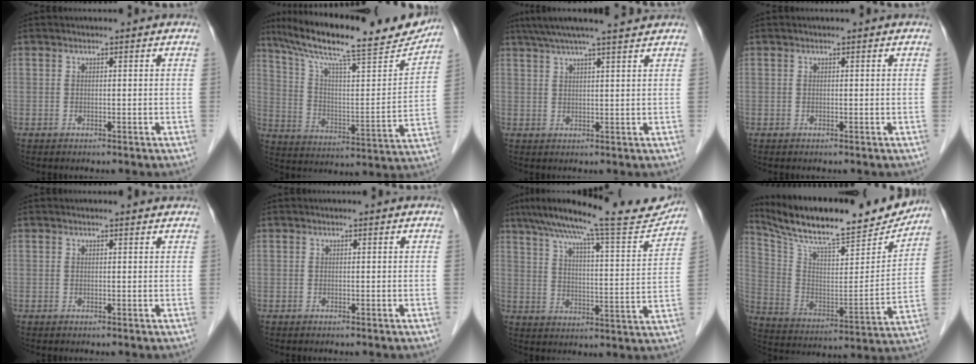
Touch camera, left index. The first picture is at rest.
{"total": 25.3, "force": [21.2, 3.5, 13.4], "torque": [-0.225, -0.011, 0.309]}
{"total": 10.4, "force": [8.9, -0.4, 5.4], "torque": [-0.087, 0.021, 0.119]}
{"total": 0.0}
{"total": 2.3, "force": [2.2, 0.3, 0.6], "torque": [-0.013, 0.004, 0.017]}
{"total": 0.0}
{"total": 20.4, "force": [17.7, 1.8, 10.0], "torque": [-0.161, -0.008, 0.245]}
{"total": 24.4, "force": [21.5, 4.3, 10.8], "torque": [-0.191, -0.023, 0.326]}